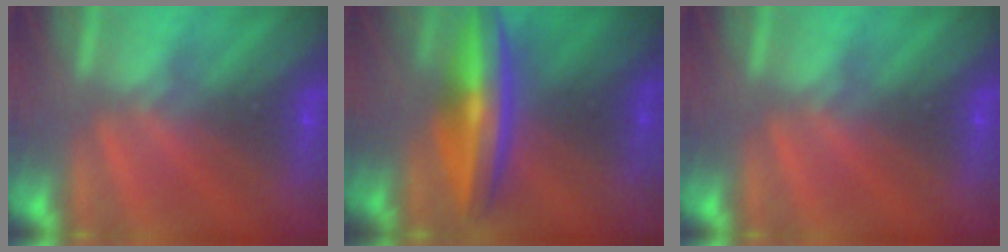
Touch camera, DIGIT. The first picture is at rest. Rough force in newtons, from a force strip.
{"total": 7.5}
{"total": 0.0}